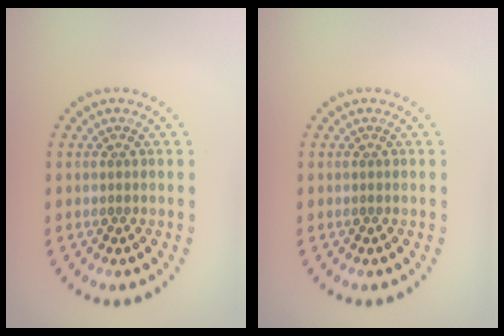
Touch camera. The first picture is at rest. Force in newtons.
{"total": 0.0}